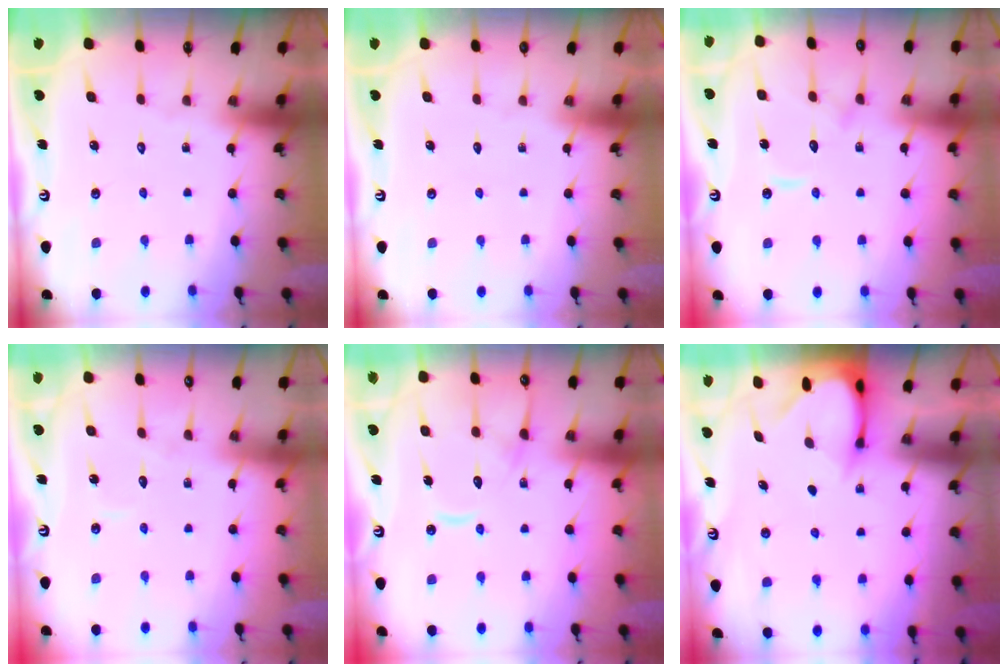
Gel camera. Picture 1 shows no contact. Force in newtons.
{"total": 0.0}
{"total": 10.1, "press": 10.1, "slide": 1.1}
{"total": 2.8, "press": 2.8, "slide": 0.0}
{"total": 13.3, "press": 13.2, "slide": 1.3}
{"total": 3.3, "press": 3.3, "slide": 0.3}